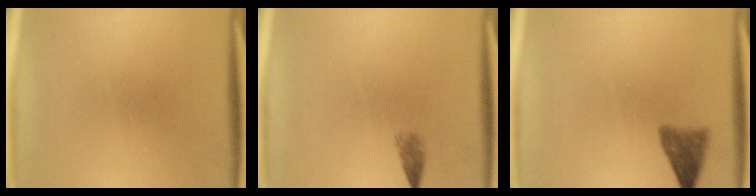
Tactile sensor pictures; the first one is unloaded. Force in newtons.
{"total": 1.3}
{"total": 3.3}